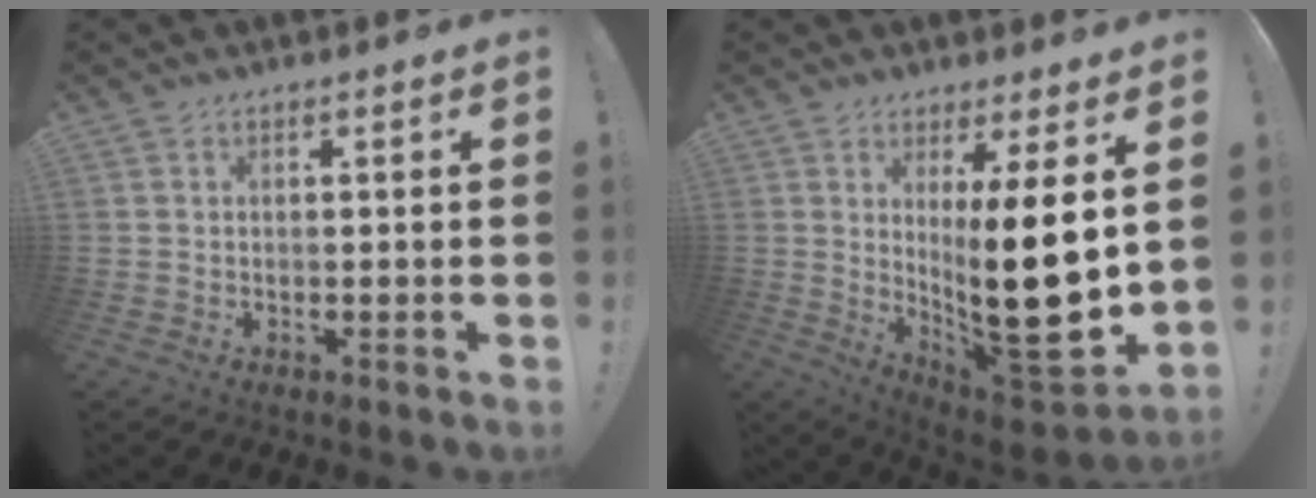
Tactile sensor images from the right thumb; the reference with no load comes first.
{"total": 20.1, "force": [2.9, 3.7, 19.5], "torque": [-0.307, -0.057, 0.051]}